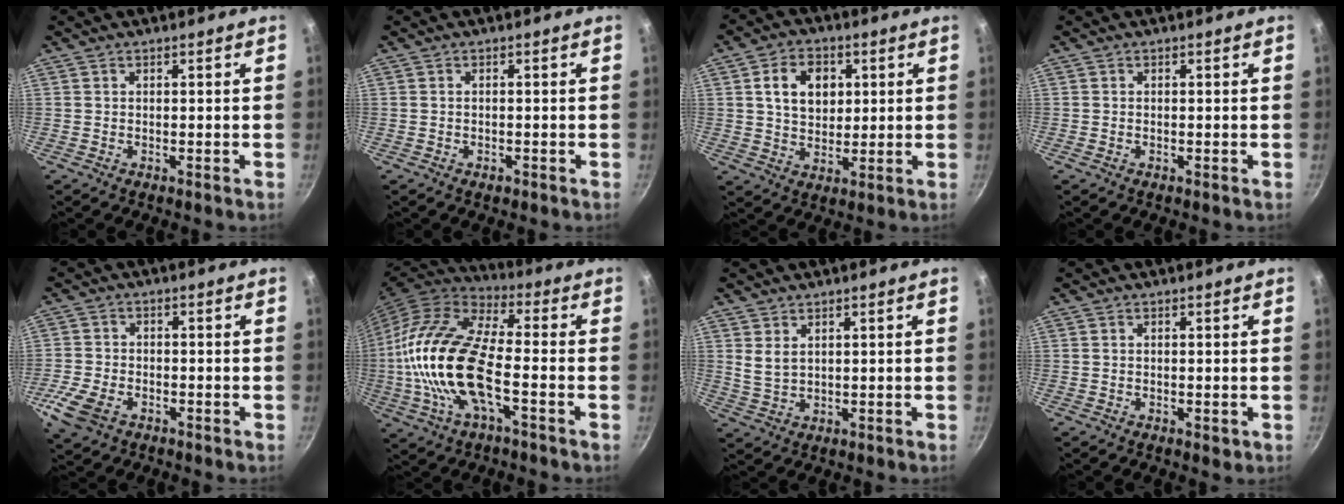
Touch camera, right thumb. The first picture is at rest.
{"total": 0.9, "force": [-0.5, 0.5, 0.6], "torque": [-0.011, 0.003, -0.007]}
{"total": 8.5, "force": [2.1, 6.3, 5.3], "torque": [-0.066, -0.001, 0.035]}
{"total": 0.0}
{"total": 7.7, "force": [-3.6, 4.8, 4.8], "torque": [-0.111, 0.008, -0.072]}
{"total": 20.8, "force": [-3.5, 8.6, 18.6], "torque": [-0.369, 0.026, -0.081]}
{"total": 3.3, "force": [1.6, 1.8, 2.3], "torque": [-0.043, -0.012, 0.037]}
{"total": 1.0, "force": [-0.2, 0.5, 0.9], "torque": [-0.011, -0.002, -0.001]}